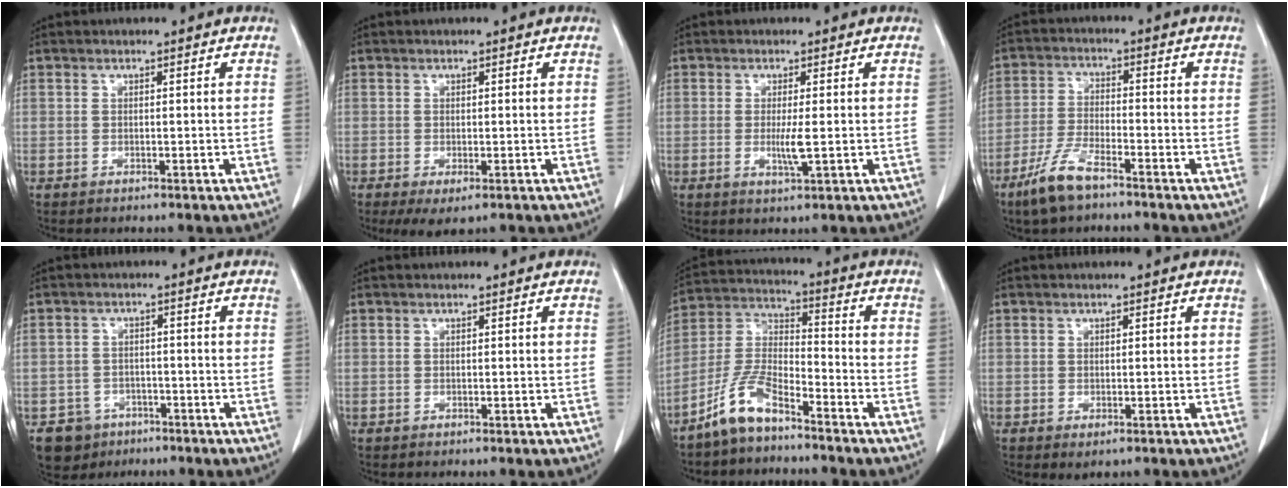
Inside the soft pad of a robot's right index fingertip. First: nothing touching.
{"total": 3.8, "force": [-2.0, 1.4, 2.9], "torque": [-0.045, -0.010, -0.026]}
{"total": 3.2, "force": [-0.3, 0.0, 3.2], "torque": [-0.063, -0.008, -0.004]}
{"total": 7.1, "force": [-5.1, 1.5, 4.7], "torque": [-0.106, -0.012, -0.100]}
{"total": 5.4, "force": [-3.2, 4.3, 0.3], "torque": [-0.005, 0.010, -0.048]}
{"total": 0.0}
{"total": 8.6, "force": [-6.6, 2.3, 5.1], "torque": [-0.121, 0.003, -0.135]}
{"total": 1.6, "force": [-0.5, 0.7, 1.3], "torque": [-0.020, -0.004, -0.002]}